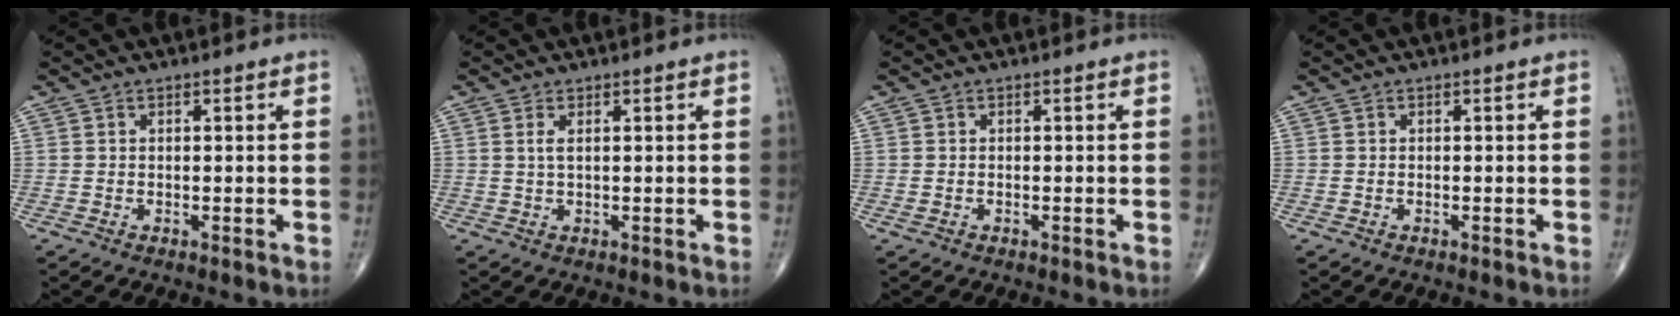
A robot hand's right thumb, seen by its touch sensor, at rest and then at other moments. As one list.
[{"total": 1.5, "force": [0.6, 0.4, 1.4], "torque": [-0.032, 0.001, 0.014]}, {"total": 0.6, "force": [-0.2, 0.5, 0.3], "torque": [-0.012, 0.003, -0.002]}, {"total": 0.0}]